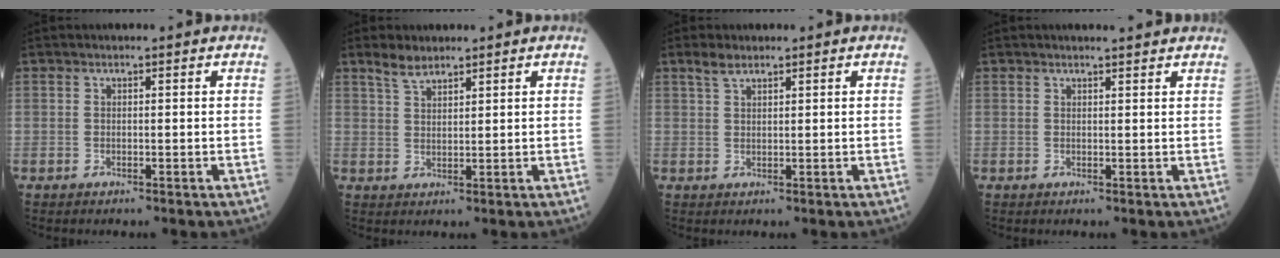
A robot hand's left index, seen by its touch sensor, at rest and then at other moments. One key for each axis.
{"total": 3.0, "fx": 2.6, "fy": 0.9, "fz": 1.2, "tx": -0.029, "ty": 0.006, "tz": 0.054}
{"total": 2.1, "fx": 1.7, "fy": 0.6, "fz": 1.0, "tx": -0.027, "ty": 0.010, "tz": 0.037}
{"total": 3.0, "fx": 2.8, "fy": 0.1, "fz": 1.1, "tx": -0.017, "ty": 0.007, "tz": 0.032}